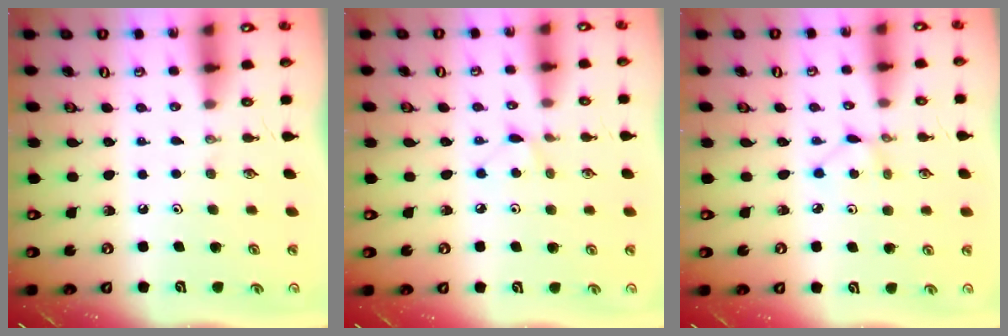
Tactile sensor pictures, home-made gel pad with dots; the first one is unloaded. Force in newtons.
{"total": 3.8, "press": 3.8, "slide": 0.6}
{"total": 2.4, "press": 2.4, "slide": 0.3}